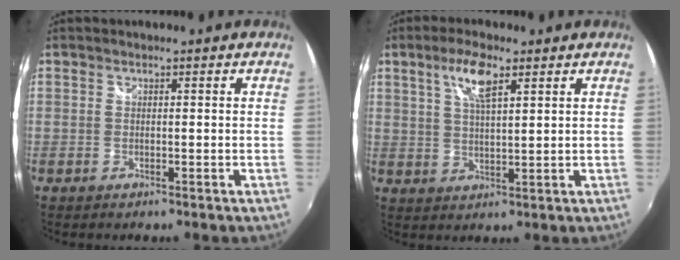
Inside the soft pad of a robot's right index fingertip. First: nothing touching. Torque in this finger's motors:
{"motor_torque": [0.16, 0.12, 0.46, 0.10]}